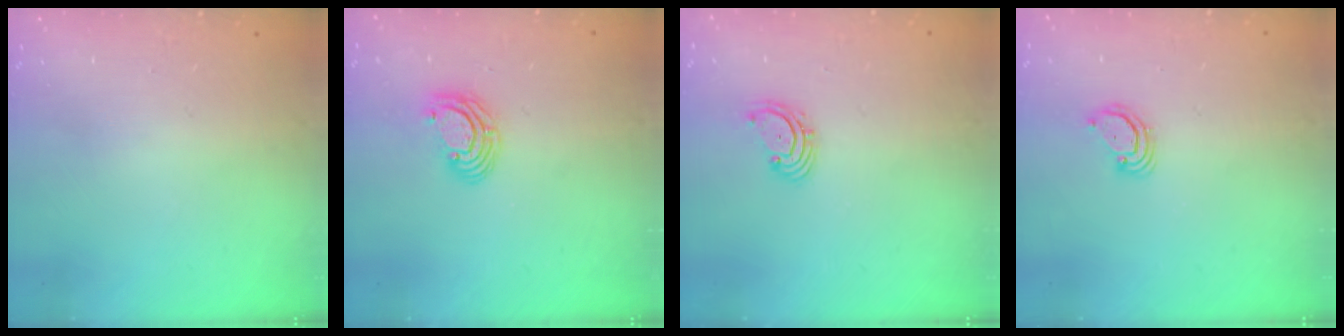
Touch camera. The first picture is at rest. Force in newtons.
{"total": 6.0, "press": 6.0, "slide": 0.4}
{"total": 1.8, "press": 1.7, "slide": 0.7}
{"total": 2.8, "press": 2.8, "slide": 0.3}